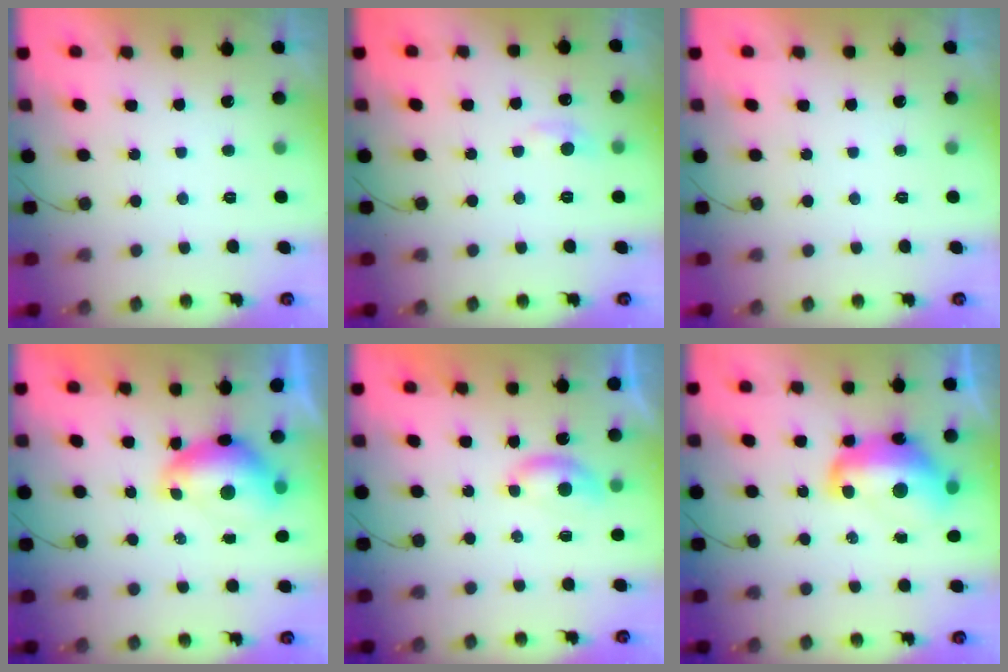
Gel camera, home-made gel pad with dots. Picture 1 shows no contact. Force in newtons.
{"total": 7.2, "press": 7.1, "slide": 0.8}
{"total": 0.0}
{"total": 7.7, "press": 7.7, "slide": 0.8}
{"total": 4.0, "press": 4.0, "slide": 0.5}
{"total": 14.9, "press": 14.9, "slide": 1.1}